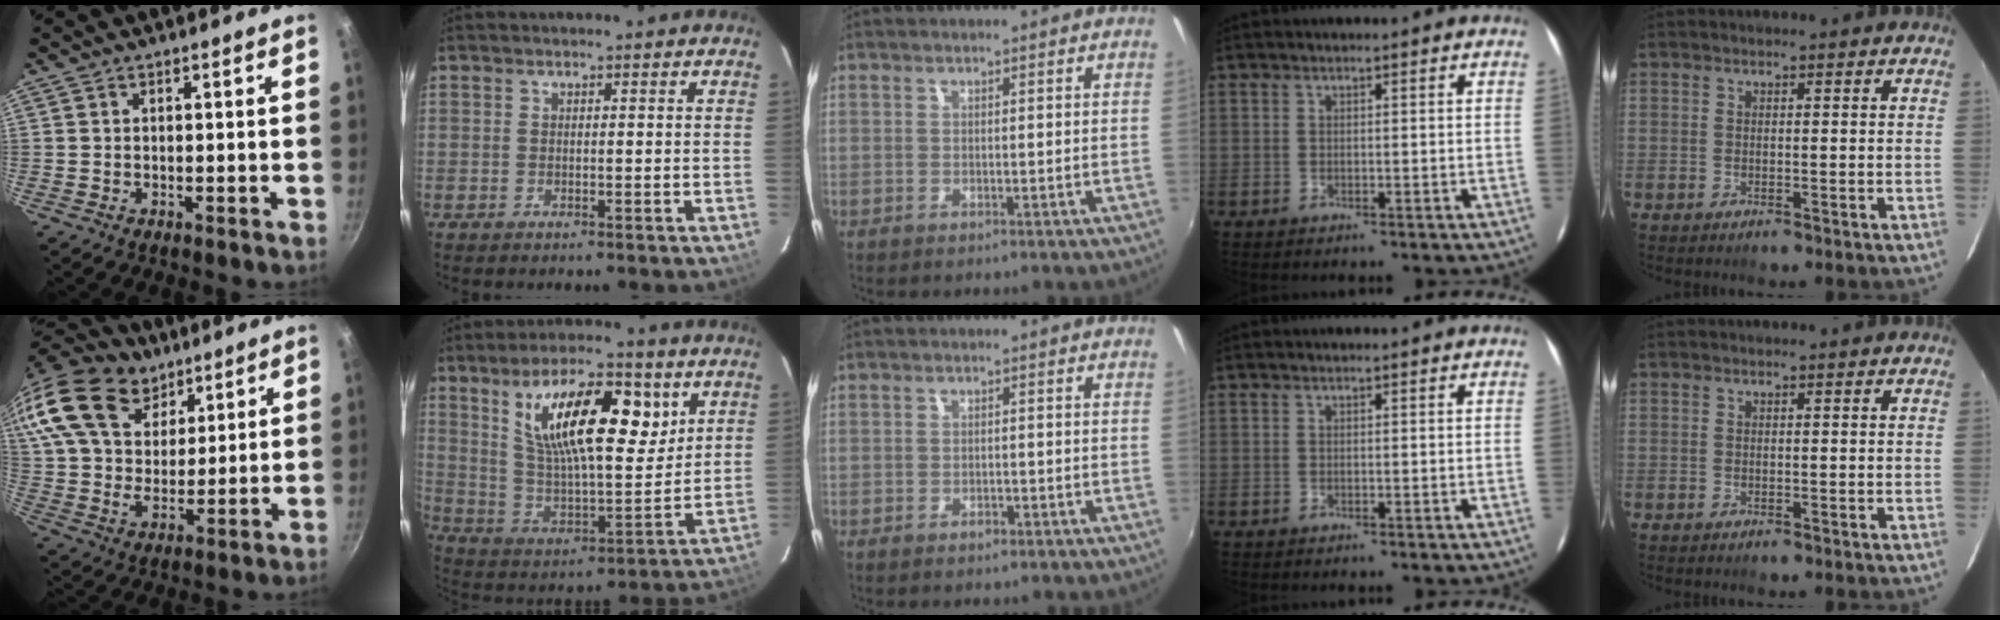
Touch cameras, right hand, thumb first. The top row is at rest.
{"thumb": {"total": 26.0, "force": [15.9, 16.2, 12.7], "torque": [-0.264, -0.007, 0.292]}, "index": {"total": 20.2, "force": [8.8, 7.6, 16.5], "torque": [-0.285, 0.011, 0.159]}, "middle": {"total": 1.5, "force": [-1.1, 0.7, 0.8], "torque": [-0.014, -0.001, -0.017]}}